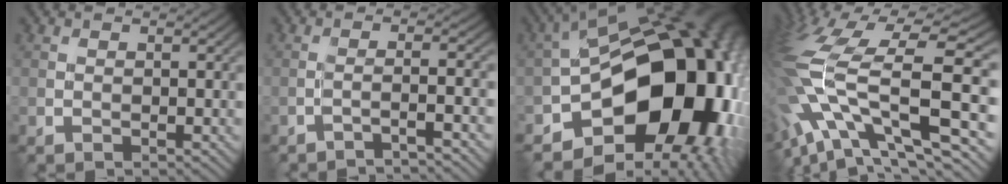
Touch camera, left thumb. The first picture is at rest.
{"total": 3.3, "force": [-2.1, 0.4, 2.5], "torque": [-0.024, 0.013, -0.059]}
{"total": 20.2, "force": [-5.6, 13.1, 14.3], "torque": [-0.186, -0.032, -0.075]}
{"total": 17.2, "force": [-2.9, 8.5, 14.6], "torque": [-0.317, -0.012, -0.045]}